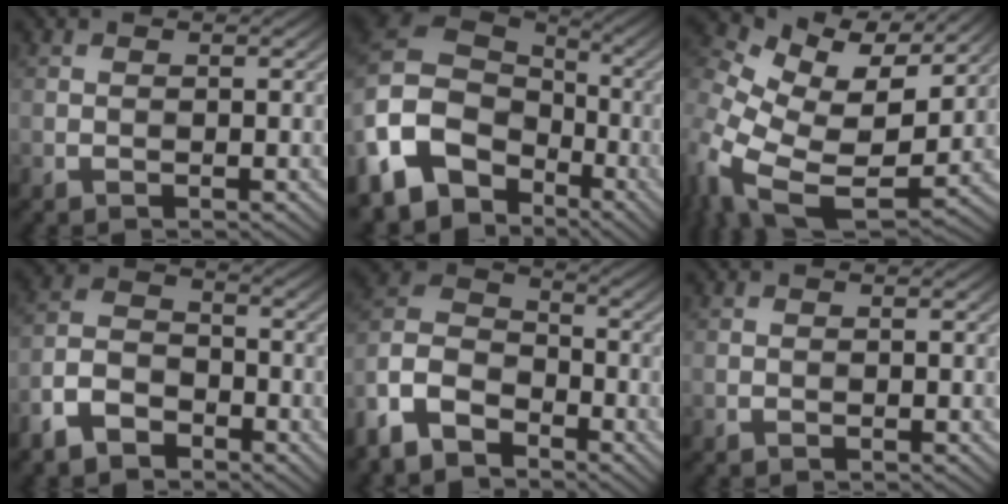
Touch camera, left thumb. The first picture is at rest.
{"total": 15.9, "force": [-6.3, 12.3, 7.8], "torque": [-0.248, -0.017, -0.107]}
{"total": 15.9, "force": [3.9, 10.8, 11.1], "torque": [-0.269, -0.011, 0.087]}
{"total": 6.4, "force": [-4.4, 3.5, 3.1], "torque": [-0.067, -0.001, -0.101]}
{"total": 11.0, "force": [-7.7, 5.7, 5.5], "torque": [-0.144, -0.011, -0.175]}
{"total": 0.0}